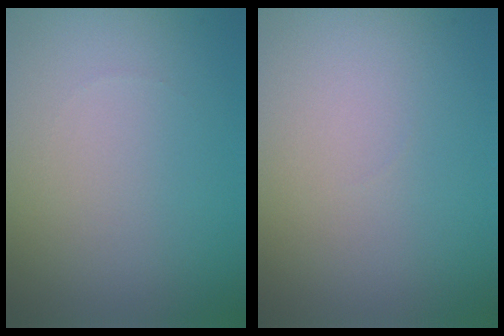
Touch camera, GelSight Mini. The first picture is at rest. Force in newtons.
{"total": 0.0}